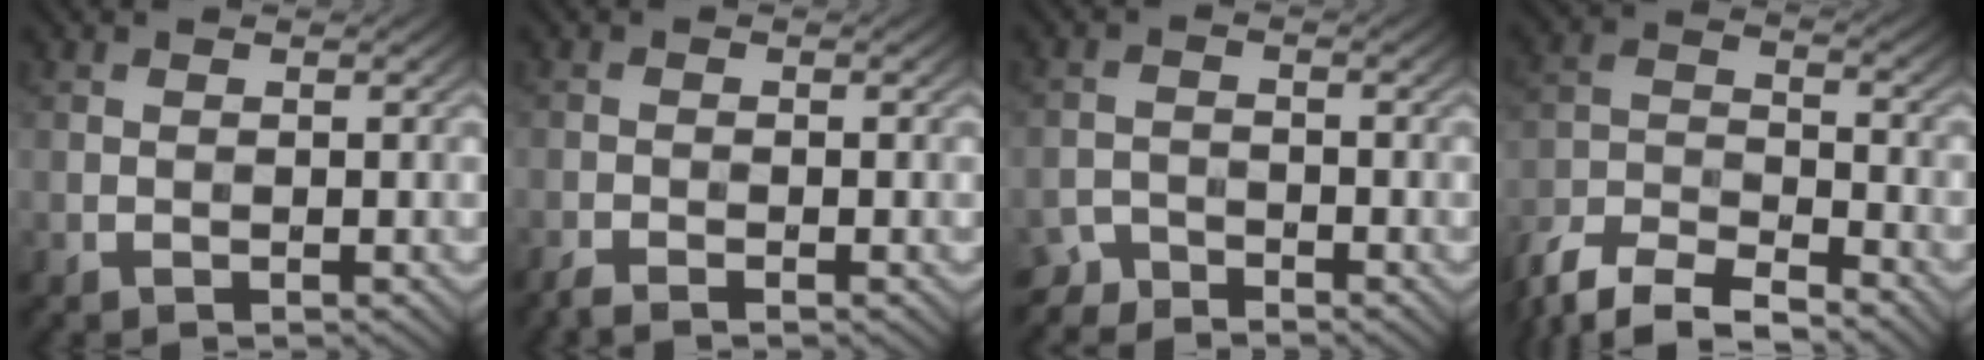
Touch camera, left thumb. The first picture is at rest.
{"total": 1.6, "force": [-1.4, 0.1, 0.8], "torque": [-0.017, -0.004, -0.032]}
{"total": 2.6, "force": [-2.6, 0.6, 0.1], "torque": [0.001, 0.000, -0.057]}
{"total": 10.1, "force": [-8.7, 2.8, 4.3], "torque": [-0.091, -0.011, -0.175]}